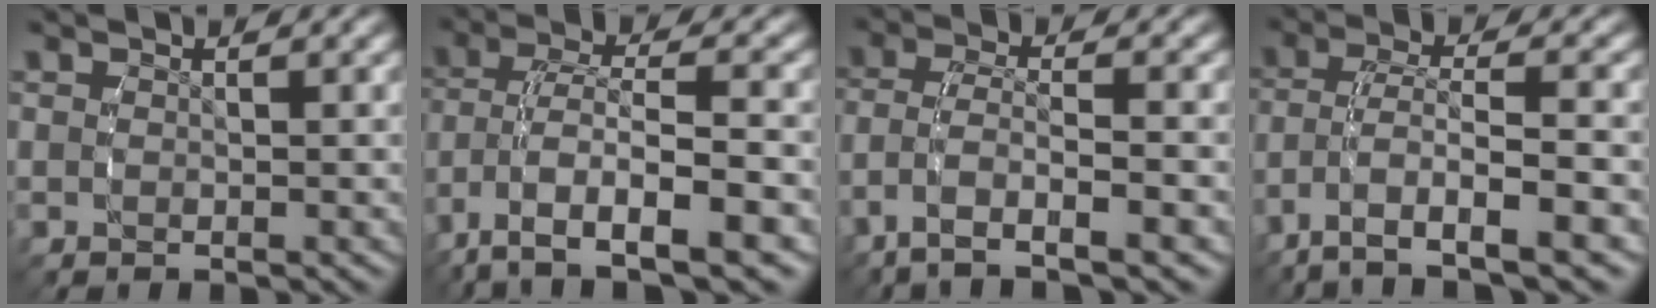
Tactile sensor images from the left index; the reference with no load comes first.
{"total": 7.6, "force": [-3.7, 3.8, 5.4], "torque": [-0.128, -0.045, -0.027]}
{"total": 3.9, "force": [-2.0, 1.7, 2.9], "torque": [-0.071, -0.025, -0.021]}
{"total": 5.8, "force": [-3.2, 2.6, 4.1], "torque": [-0.097, -0.034, -0.029]}